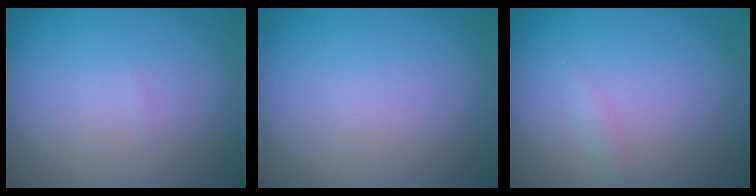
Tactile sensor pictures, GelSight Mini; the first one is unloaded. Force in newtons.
{"total": 0.0}
{"total": 0.7, "press": 0.7, "slide": 0.0}